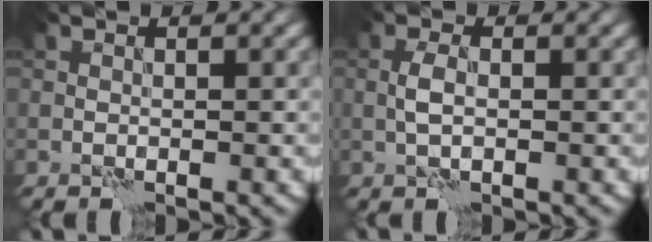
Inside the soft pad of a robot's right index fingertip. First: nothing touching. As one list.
[{"total": 1.8, "force": [-0.2, 0.8, 1.6], "torque": [-0.034, 0.005, -0.008]}]